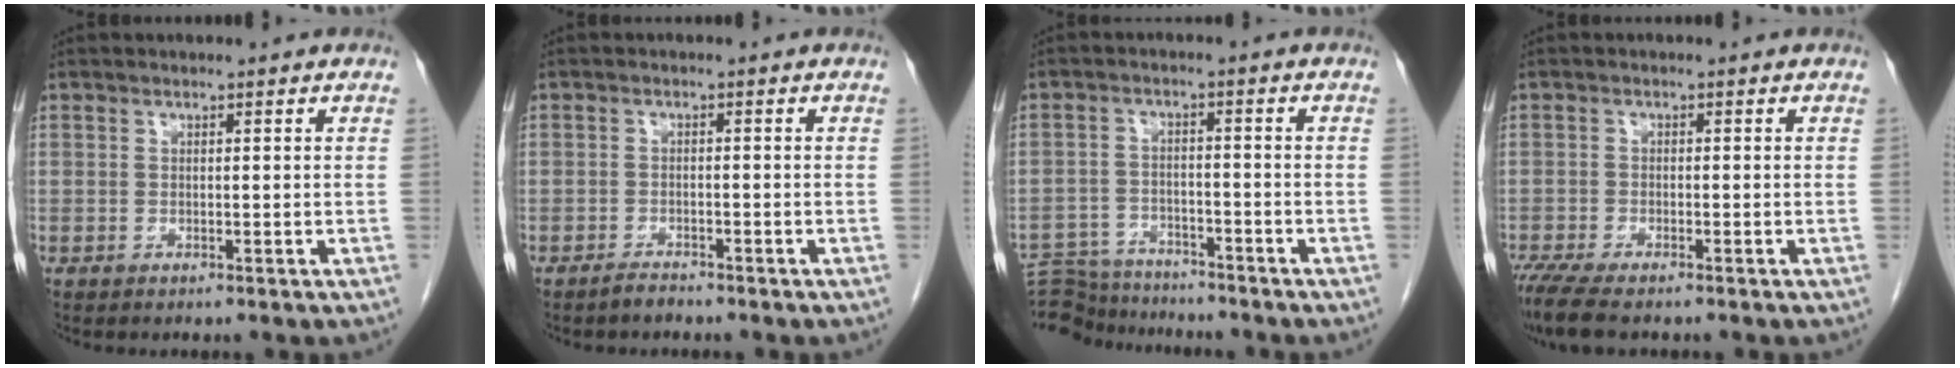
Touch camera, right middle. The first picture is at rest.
{"total": 1.5, "force": [-1.4, 0.3, 0.3], "torque": [-0.011, -0.002, -0.024]}
{"total": 10.3, "force": [-10.0, 2.3, 1.2], "torque": [-0.024, 0.010, -0.158]}
{"total": 6.1, "force": [-4.8, 1.0, 3.6], "torque": [-0.066, -0.016, -0.082]}